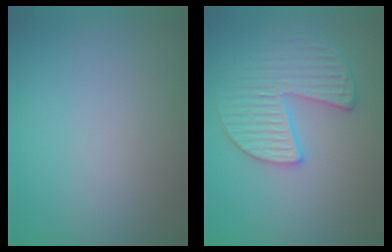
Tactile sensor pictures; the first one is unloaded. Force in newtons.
{"total": 3.6, "press": 3.5, "slide": 0.6}